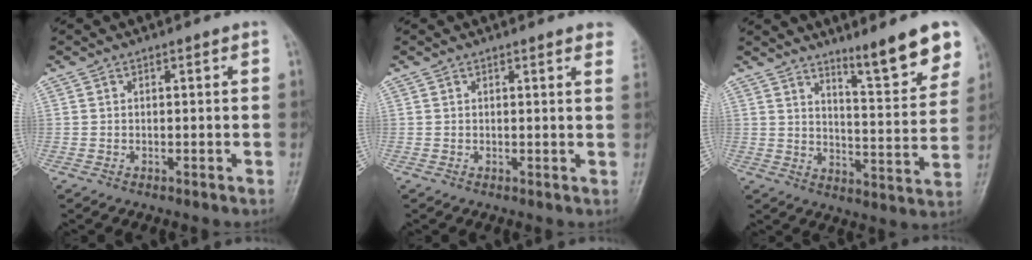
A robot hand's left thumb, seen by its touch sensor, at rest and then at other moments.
{"total": 4.4, "force": [3.8, 0.5, 2.2], "torque": [-0.016, -0.007, 0.025]}
{"total": 12.4, "force": [8.7, 1.9, 8.7], "torque": [-0.099, -0.063, 0.133]}